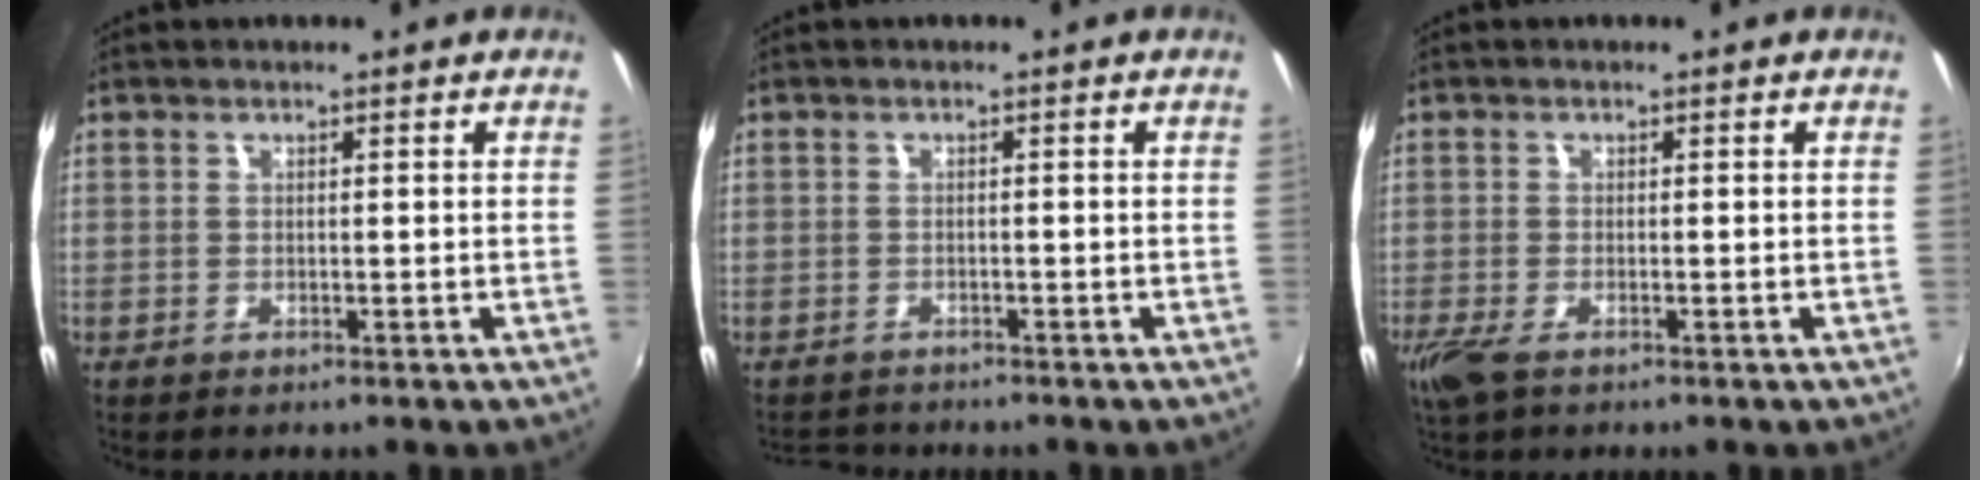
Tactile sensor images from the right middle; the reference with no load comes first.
{"total": 3.0, "force": [-2.8, 1.1, 0.2], "torque": [-0.016, -0.002, -0.052]}
{"total": 3.4, "force": [-2.1, 1.1, 2.5], "torque": [-0.056, -0.013, -0.041]}